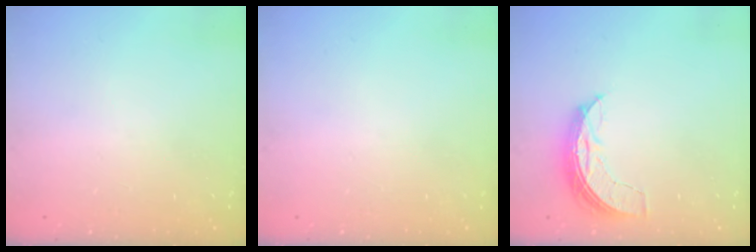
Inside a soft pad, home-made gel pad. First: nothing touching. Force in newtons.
{"total": 0.0}
{"total": 6.8, "press": 6.8, "slide": 0.6}